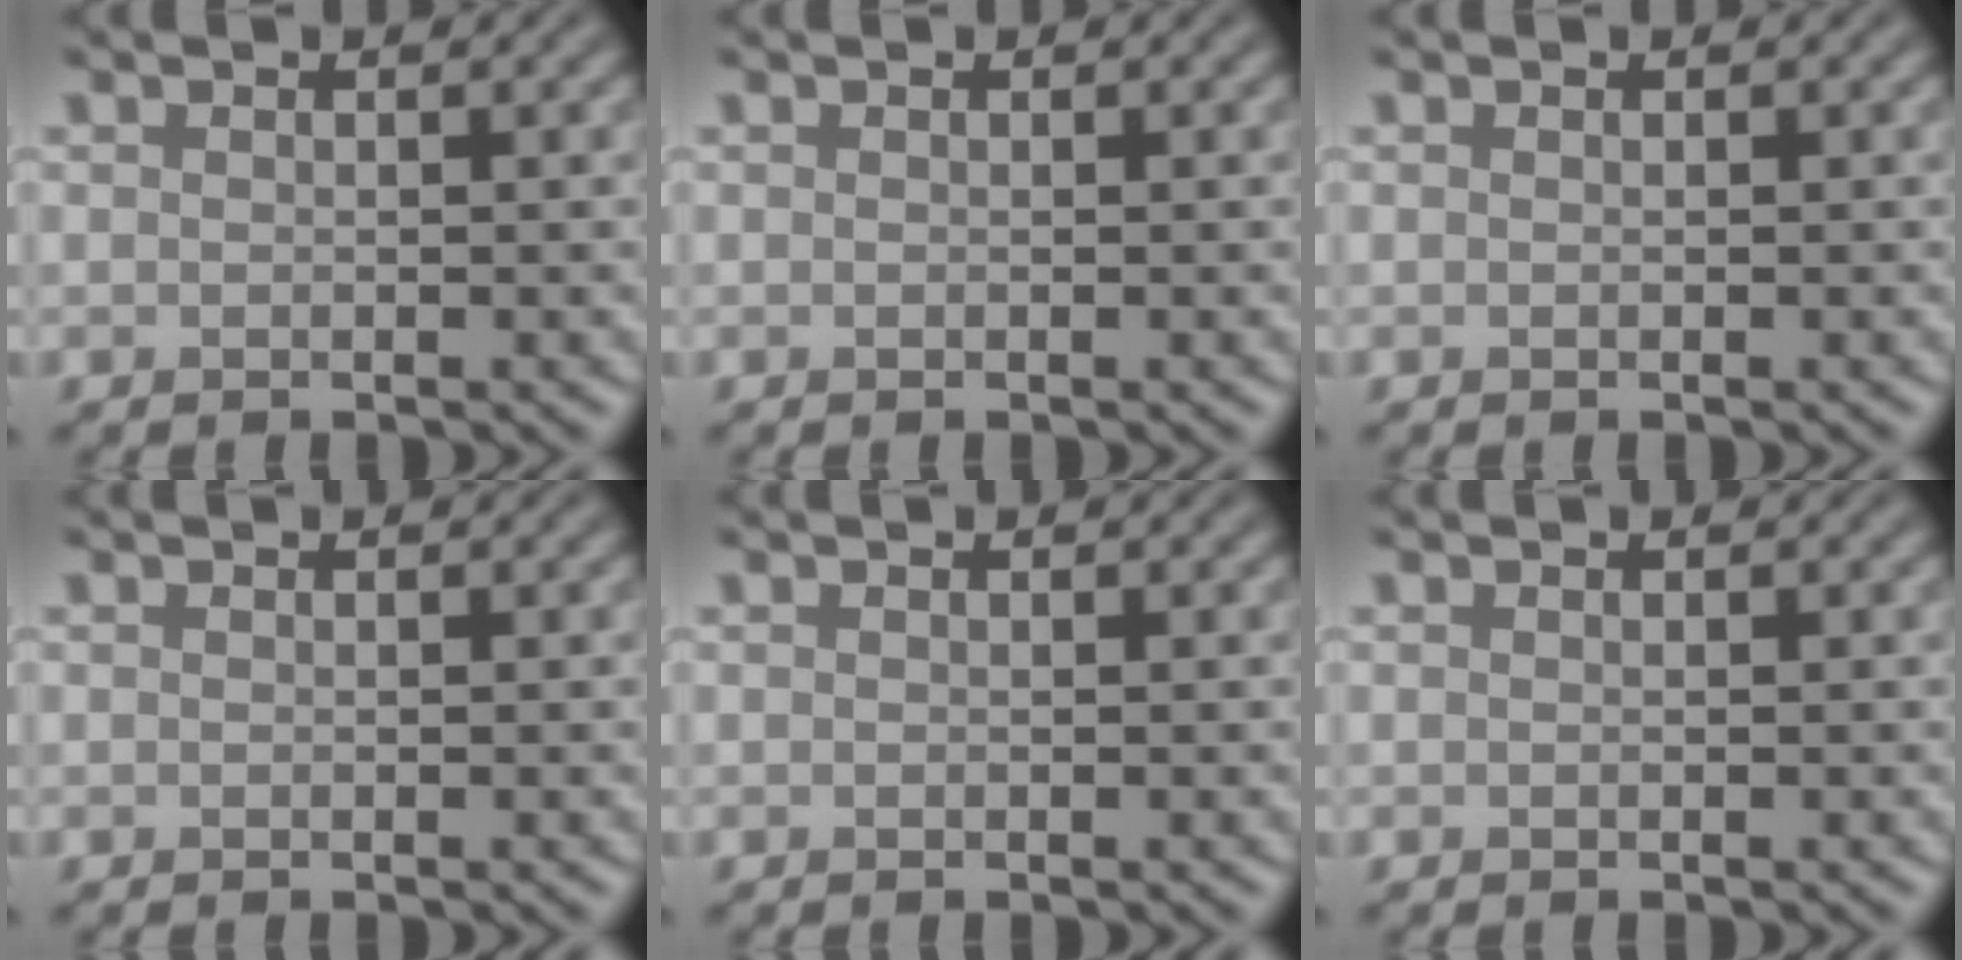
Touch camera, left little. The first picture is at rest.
{"total": 0.0}
{"total": 0.0}
{"total": 0.0}
{"total": 0.0}
{"total": 0.0}